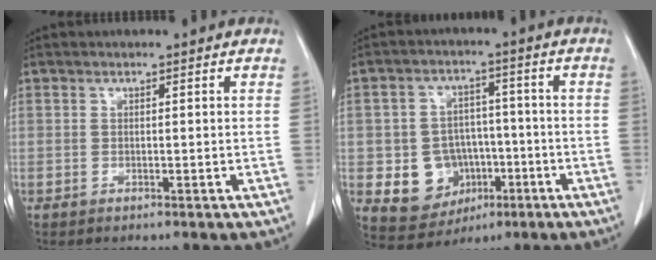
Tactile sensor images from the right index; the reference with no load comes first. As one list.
[{"total": 9.3, "force": [-2.2, 8.4, 3.2], "torque": [-0.053, 0.023, -0.023]}]